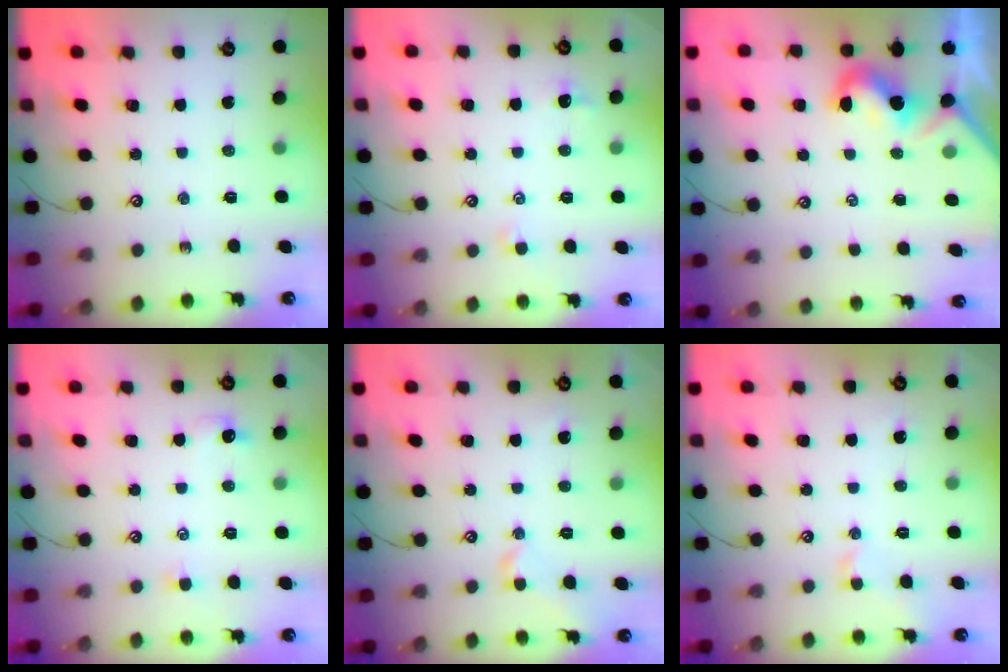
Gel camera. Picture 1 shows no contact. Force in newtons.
{"total": 0.0}
{"total": 2.0, "press": 1.9, "slide": 0.6}
{"total": 1.2, "press": 0.9, "slide": 0.7}
{"total": 1.0, "press": 0.7, "slide": 0.7}
{"total": 0.7, "press": 0.7, "slide": 0.1}